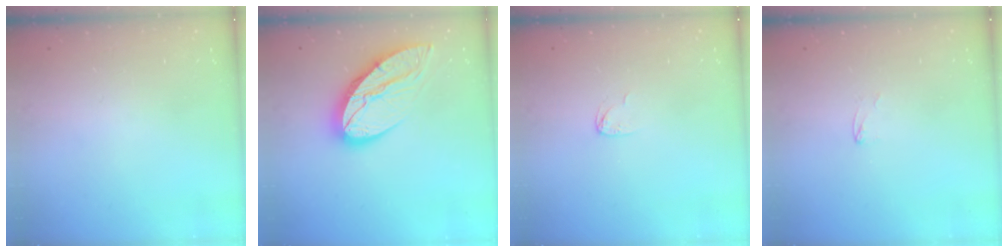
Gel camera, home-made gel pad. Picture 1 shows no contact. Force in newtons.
{"total": 12.8, "press": 12.7, "slide": 1.4}
{"total": 3.5, "press": 3.5, "slide": 0.2}
{"total": 1.7, "press": 1.6, "slide": 0.1}